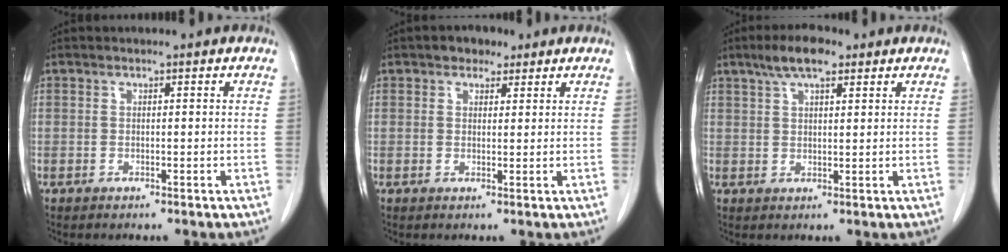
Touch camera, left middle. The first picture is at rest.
{"total": 2.8, "force": [1.9, 1.7, 1.1], "torque": [-0.018, 0.008, 0.027]}
{"total": 6.0, "force": [4.0, 1.7, 4.2], "torque": [-0.084, 0.014, 0.070]}